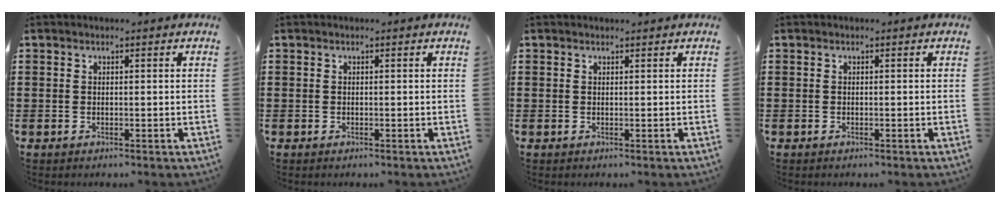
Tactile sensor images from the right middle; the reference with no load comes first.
{"total": 0.0}
{"total": 0.0}
{"total": 0.0}